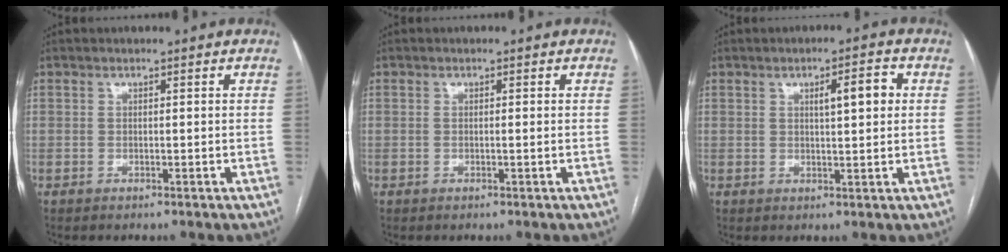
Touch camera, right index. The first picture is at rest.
{"total": 0.5, "force": [0.0, -0.1, 0.5], "torque": [-0.010, -0.001, 0.000]}
{"total": 4.6, "force": [1.2, 0.9, 4.4], "torque": [-0.068, 0.007, 0.019]}